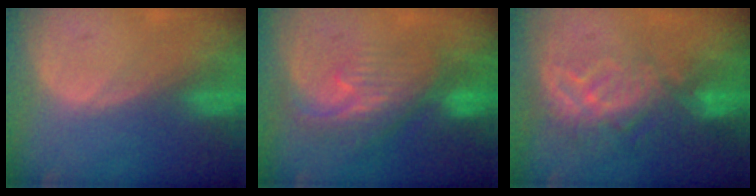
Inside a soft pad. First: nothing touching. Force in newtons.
{"total": 7.9, "press": 7.4, "slide": 2.9}
{"total": 9.4, "press": 8.2, "slide": 4.6}